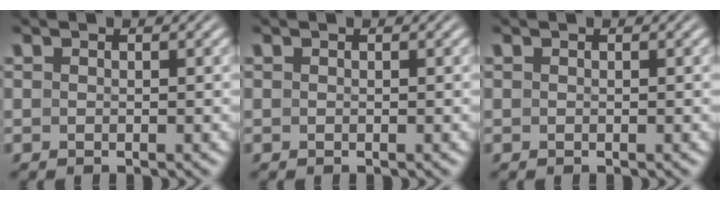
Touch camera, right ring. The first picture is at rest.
{"total": 0.0}
{"total": 0.0}